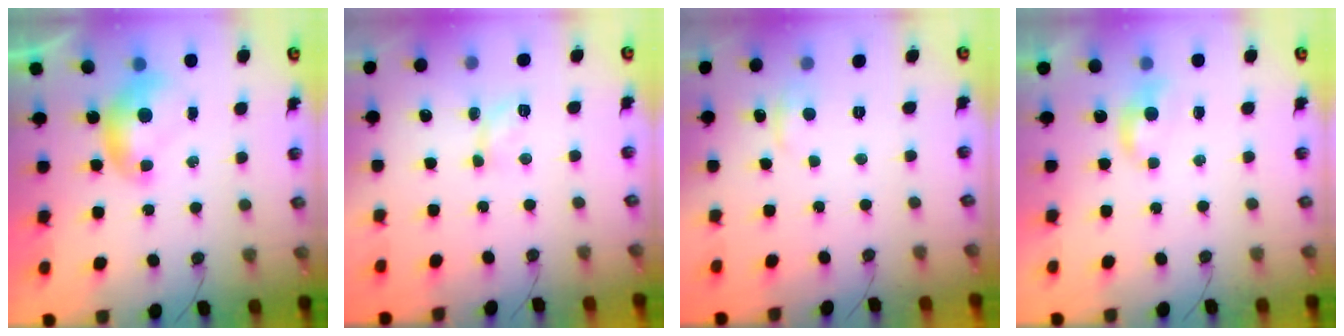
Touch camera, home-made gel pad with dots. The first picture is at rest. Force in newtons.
{"total": 2.9, "press": 2.9, "slide": 0.5}
{"total": 1.5, "press": 1.3, "slide": 0.7}
{"total": 1.2, "press": 1.2, "slide": 0.4}